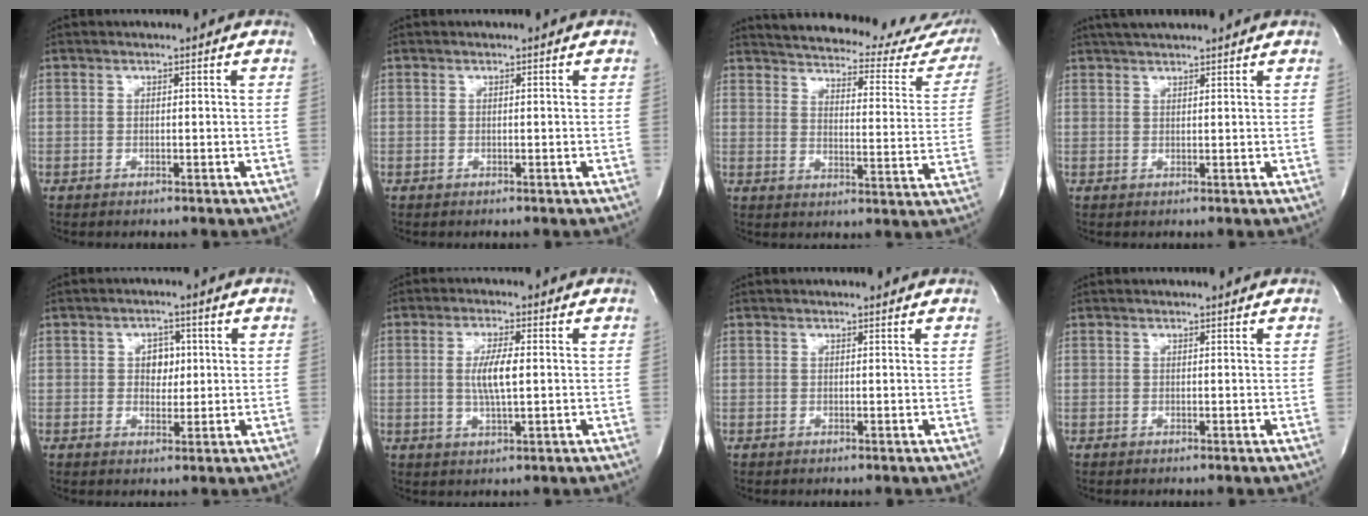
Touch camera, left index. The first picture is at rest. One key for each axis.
{"total": 0.0}
{"total": 27.3, "fx": 25.4, "fy": 5.9, "fz": 8.2, "tx": -0.124, "ty": -0.084, "tz": 0.287}
{"total": 5.9, "fx": 5.3, "fy": 0.4, "fz": 2.7, "tx": -0.044, "ty": 0.033, "tz": 0.082}
{"total": 3.5, "fx": 0.7, "fy": 2.6, "fz": 2.4, "tx": -0.030, "ty": 0.005, "tz": 0.011}
{"total": 5.3, "fx": 0.3, "fy": 0.8, "fz": 5.2, "tx": -0.106, "ty": -0.003, "tz": 0.004}
{"total": 1.7, "fx": 1.7, "fy": 0.3, "fz": 0.2, "tx": -0.012, "ty": 0.003, "tz": 0.013}
{"total": 1.3, "fx": 1.3, "fy": 0.2, "fz": 0.2, "tx": -0.013, "ty": 0.006, "tz": 0.011}